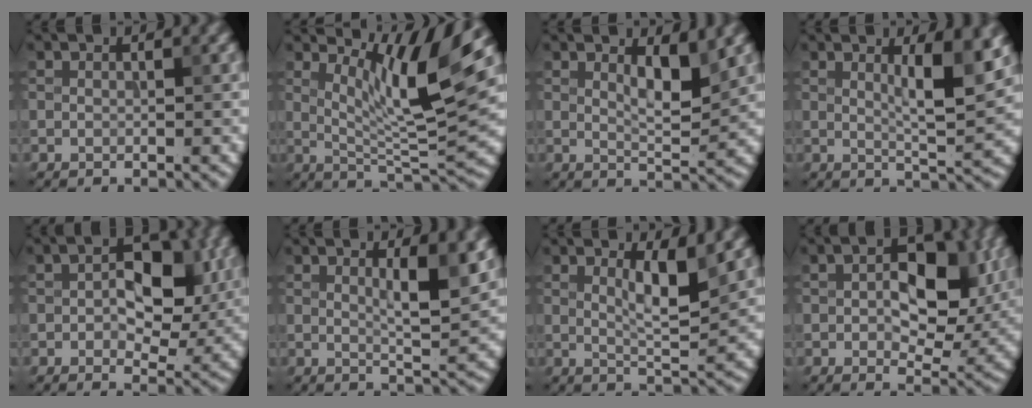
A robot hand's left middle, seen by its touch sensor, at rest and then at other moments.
{"total": 7.7, "force": [3.7, 1.5, 6.6], "torque": [-0.106, -0.011, 0.068]}
{"total": 3.1, "force": [1.5, 0.7, 2.7], "torque": [-0.043, -0.007, 0.026]}
{"total": 5.3, "force": [1.7, 1.0, 4.9], "torque": [-0.073, -0.005, 0.029]}
{"total": 6.7, "force": [0.6, 4.0, 5.3], "torque": [-0.054, 0.002, 0.006]}
{"total": 4.3, "force": [1.4, 0.9, 4.0], "torque": [-0.060, -0.007, 0.023]}
{"total": 3.6, "force": [1.4, 0.7, 3.3], "torque": [-0.054, -0.008, 0.027]}
{"total": 7.8, "force": [0.8, 4.5, 6.4], "torque": [-0.074, 0.001, 0.009]}